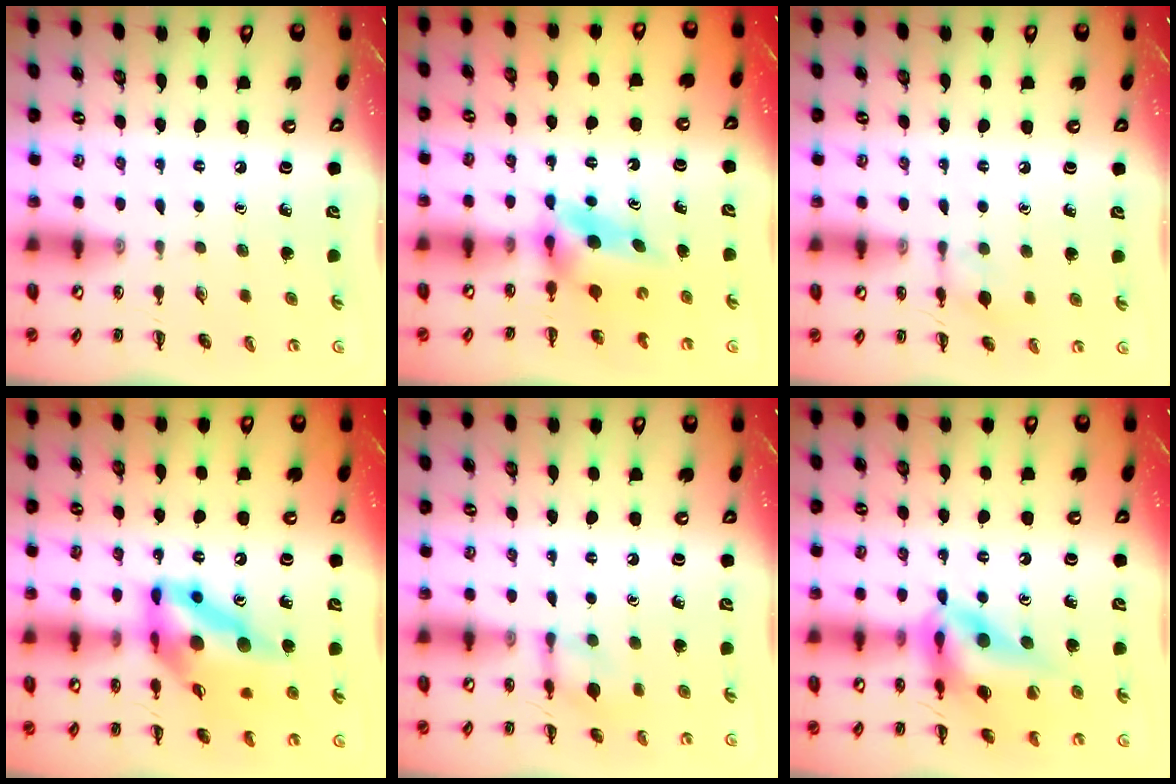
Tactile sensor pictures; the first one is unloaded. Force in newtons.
{"total": 5.5, "press": 5.5, "slide": 0.6}
{"total": 5.9, "press": 5.8, "slide": 1.2}
{"total": 15.1, "press": 14.2, "slide": 5.0}
{"total": 8.6, "press": 8.6, "slide": 0.4}
{"total": 15.7, "press": 15.2, "slide": 4.2}